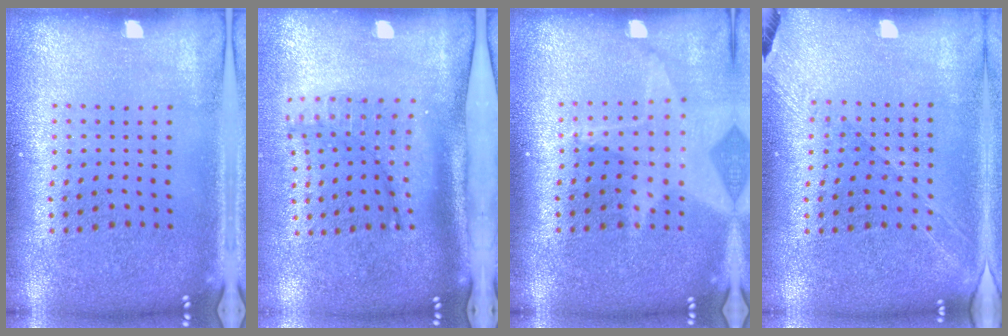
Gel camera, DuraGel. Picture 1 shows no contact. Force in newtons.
{"total": 1.6, "press": 1.3, "slide": 0.9}
{"total": 1.8, "press": 1.5, "slide": 1.1}
{"total": 1.3, "press": 1.2, "slide": 0.6}